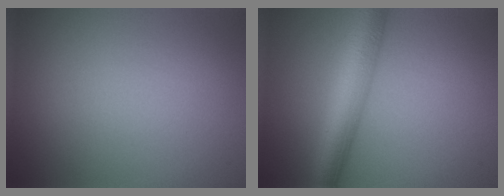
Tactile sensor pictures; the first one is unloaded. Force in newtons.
{"total": 6.0, "press": 6.0, "slide": 0.1}